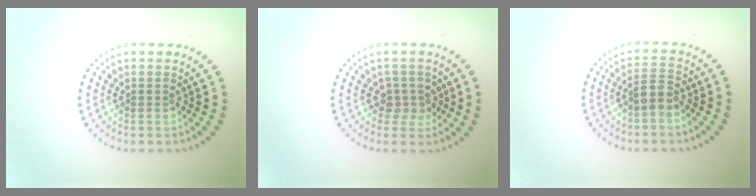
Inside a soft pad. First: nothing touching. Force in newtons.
{"total": 2.1, "press": 1.8, "slide": 1.2}
{"total": 2.0, "press": 1.8, "slide": 0.9}